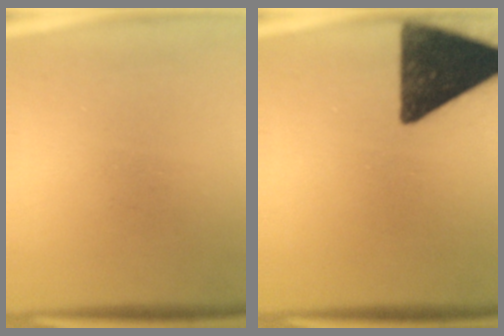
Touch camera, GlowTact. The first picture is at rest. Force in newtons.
{"total": 16.3}